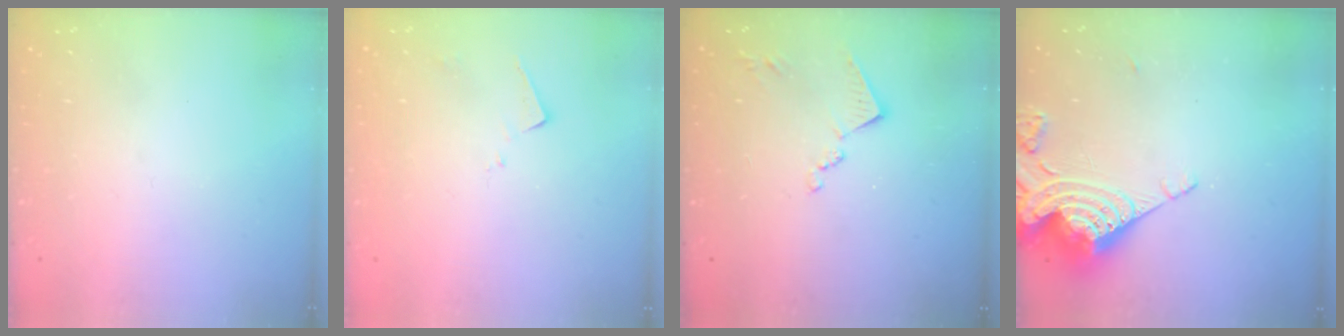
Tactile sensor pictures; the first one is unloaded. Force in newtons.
{"total": 7.6, "press": 7.6, "slide": 0.2}
{"total": 9.1, "press": 9.1, "slide": 0.5}
{"total": 14.8, "press": 14.7, "slide": 1.7}